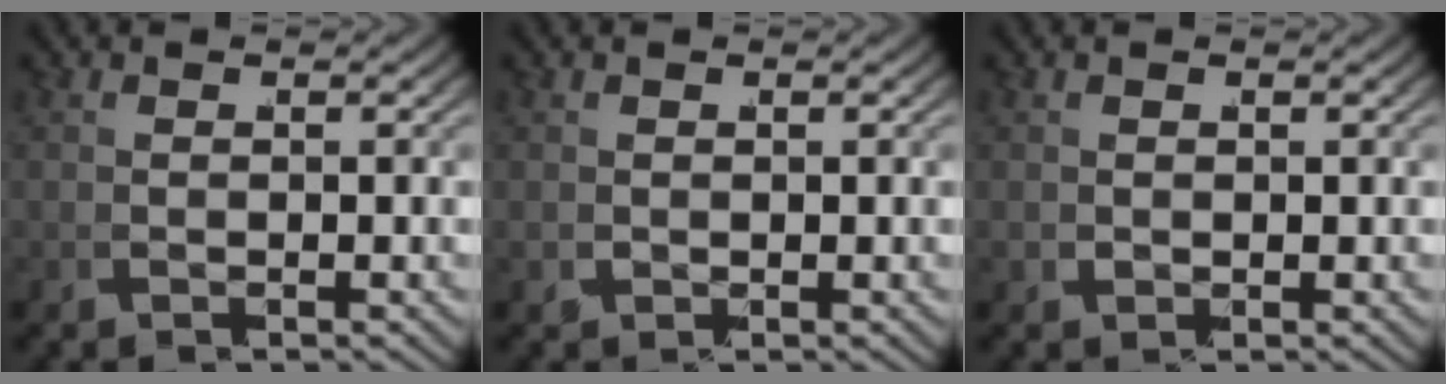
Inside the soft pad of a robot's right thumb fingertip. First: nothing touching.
{"total": 1.3, "force": [0.3, 1.2, 0.3], "torque": [-0.018, 0.001, 0.006]}
{"total": 1.2, "force": [0.4, 1.1, 0.4], "torque": [-0.018, 0.001, 0.007]}